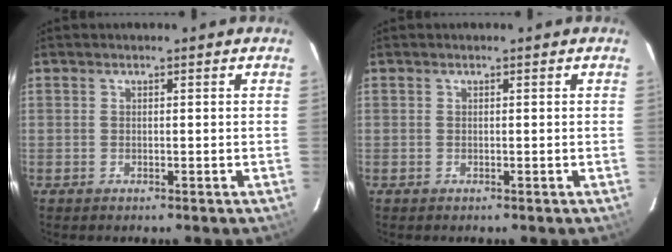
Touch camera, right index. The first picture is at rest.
{"total": 0.0}